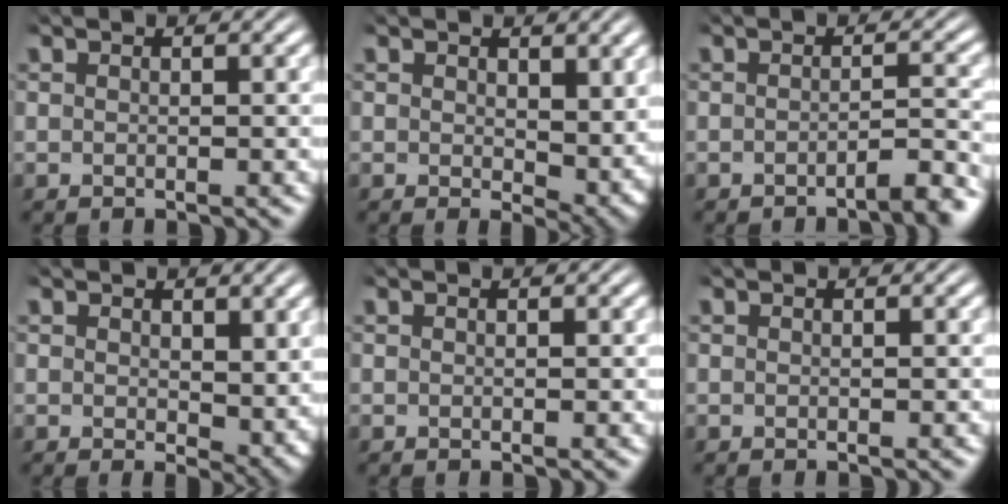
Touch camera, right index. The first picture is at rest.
{"total": 2.3, "force": [0.8, 0.8, 2.0], "torque": [-0.023, -0.018, 0.022]}
{"total": 2.6, "force": [-2.1, 0.2, 1.5], "torque": [-0.018, 0.001, -0.040]}
{"total": 1.9, "force": [0.6, 0.7, 1.7], "torque": [-0.019, -0.016, 0.018]}
{"total": 0.0}
{"total": 0.0}